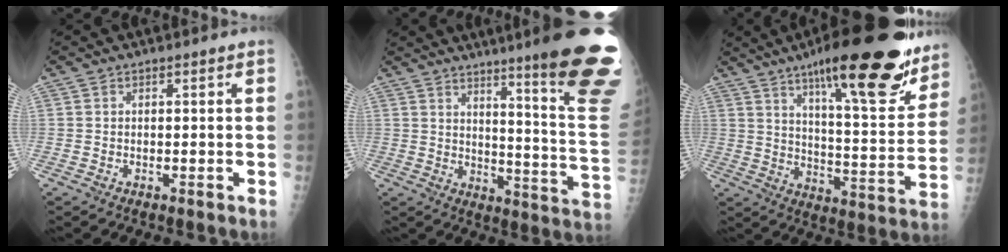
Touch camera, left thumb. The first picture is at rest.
{"total": 23.8, "force": [15.7, 1.5, 17.8], "torque": [-0.192, -0.107, 0.207]}
{"total": 26.2, "force": [16.9, 6.4, 19.0], "torque": [-0.241, -0.066, 0.253]}